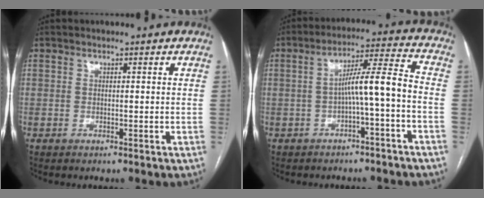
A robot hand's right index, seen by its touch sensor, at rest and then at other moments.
{"total": 7.7, "force": [-1.8, -0.3, 7.5], "torque": [-0.120, 0.028, -0.026]}